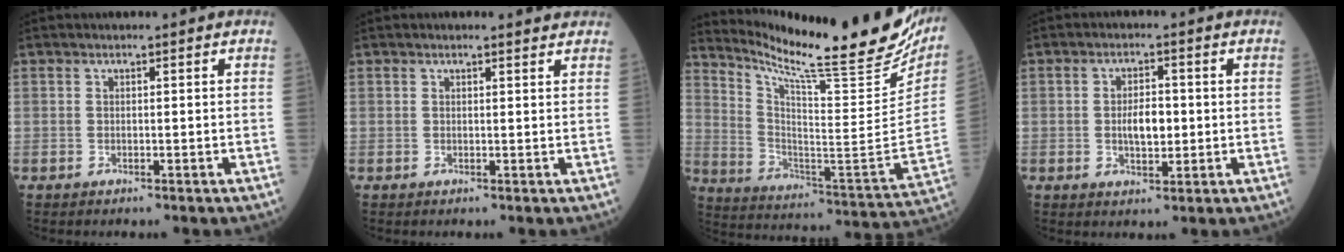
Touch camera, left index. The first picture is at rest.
{"total": 2.2, "force": [2.1, 0.3, 0.6], "torque": [-0.015, 0.002, 0.019]}
{"total": 27.2, "force": [23.2, 1.3, 14.2], "torque": [-0.240, -0.088, 0.331]}
{"total": 4.3, "force": [-0.1, 1.9, 3.9], "torque": [-0.071, 0.001, 0.000]}